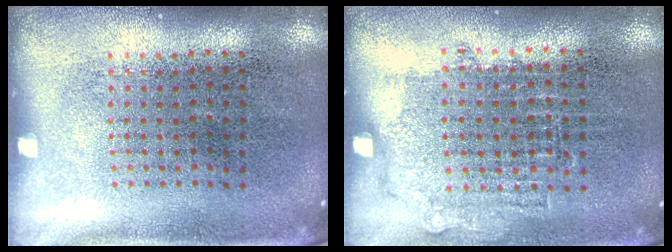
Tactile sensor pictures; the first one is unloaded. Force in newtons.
{"total": 0.7, "press": 0.7, "slide": 0.3}